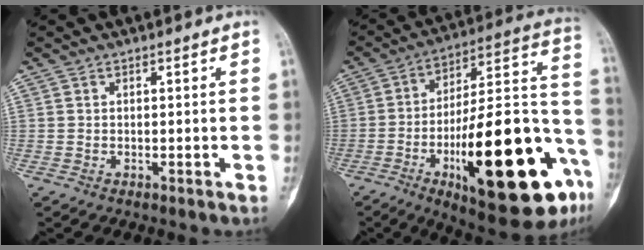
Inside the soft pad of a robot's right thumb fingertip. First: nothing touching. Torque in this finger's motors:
{"motor_torque": [2.99, 2.02, 2.42, -0.35, 0.67]}